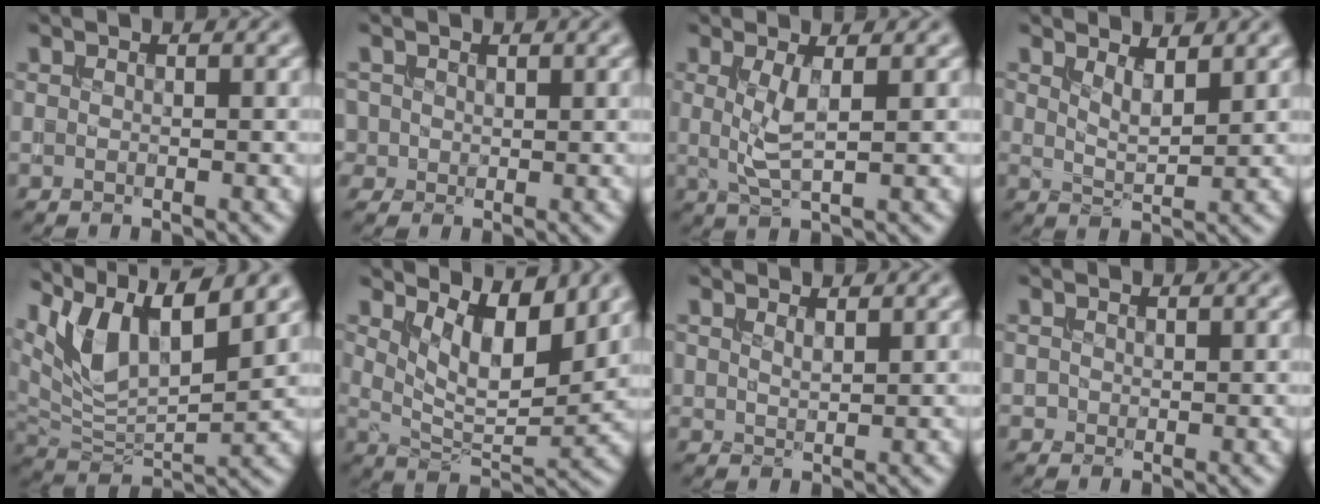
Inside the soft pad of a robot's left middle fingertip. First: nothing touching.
{"total": 1.4, "force": [0.4, 1.3, 0.2], "torque": [-0.004, -0.002, 0.007]}
{"total": 2.7, "force": [0.4, 0.6, 2.6], "torque": [-0.059, -0.006, 0.011]}
{"total": 2.2, "force": [1.6, 0.6, 1.3], "torque": [-0.024, -0.009, 0.033]}
{"total": 9.1, "force": [5.6, 3.0, 6.5], "torque": [-0.129, 0.001, 0.106]}
{"total": 6.1, "force": [3.1, 2.6, 4.6], "torque": [-0.085, -0.012, 0.050]}
{"total": 1.2, "force": [1.1, 0.4, 0.4], "torque": [-0.010, -0.002, 0.022]}
{"total": 0.6, "force": [0.1, 0.5, 0.0], "torque": [0.000, -0.003, 0.003]}